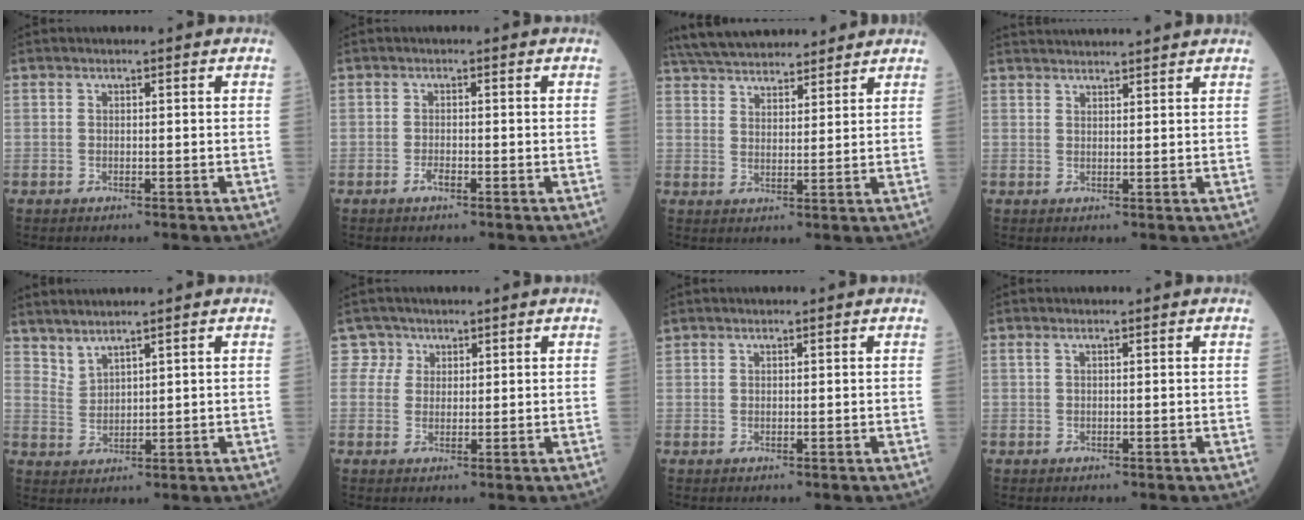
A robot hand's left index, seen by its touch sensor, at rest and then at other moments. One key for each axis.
{"total": 1.1, "fx": -0.8, "fy": 0.2, "fz": 0.7, "tx": -0.014, "ty": 0.001, "tz": -0.016}
{"total": 15.6, "fx": 14.0, "fy": 4.0, "fz": 5.5, "tx": -0.100, "ty": 0.045, "tz": 0.224}
{"total": 8.4, "fx": 8.0, "fy": -0.3, "fz": 2.3, "tx": -0.036, "ty": 0.032, "tz": 0.108}
{"total": 3.1, "fx": 3.0, "fy": 0.1, "fz": 0.8, "tx": -0.022, "ty": 0.004, "tz": 0.067}
{"total": 2.5, "fx": 1.5, "fy": 2.0, "fz": -0.6, "tx": 0.022, "ty": 0.007, "tz": 0.022}
{"total": 0.7, "fx": 0.6, "fy": 0.3, "fz": 0.0, "tx": -0.009, "ty": 0.010, "tz": 0.017}
{"total": 0.5, "fx": 0.3, "fy": -0.1, "fz": 0.4, "tx": -0.017, "ty": 0.011, "tz": 0.011}